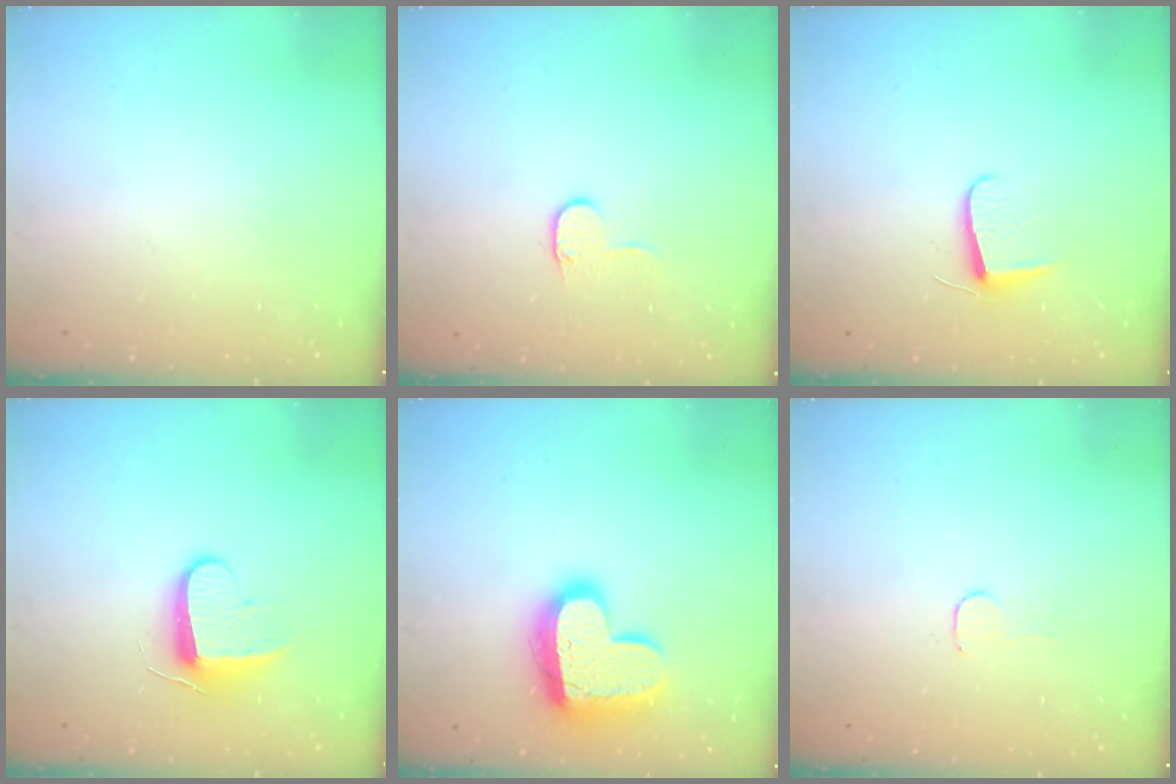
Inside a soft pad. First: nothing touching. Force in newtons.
{"total": 5.1, "press": 5.1, "slide": 0.5}
{"total": 6.2, "press": 6.1, "slide": 0.7}
{"total": 8.7, "press": 8.7, "slide": 0.6}
{"total": 18.3, "press": 18.2, "slide": 1.2}
{"total": 2.8, "press": 2.8, "slide": 0.2}